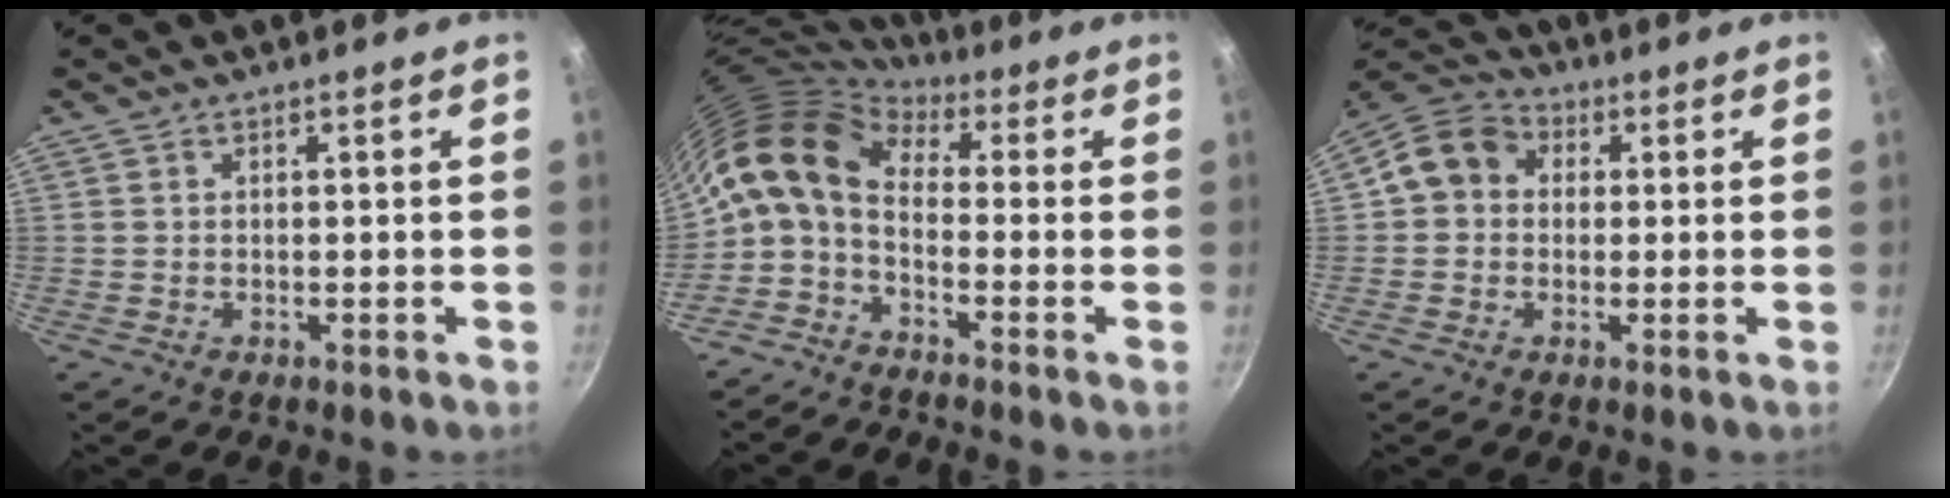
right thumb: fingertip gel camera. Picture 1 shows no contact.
{"total": 9.6, "force": [1.1, 5.3, 7.9], "torque": [-0.144, 0.022, 0.005]}
{"total": 9.1, "force": [1.1, 7.8, 4.5], "torque": [-0.049, 0.023, -0.003]}